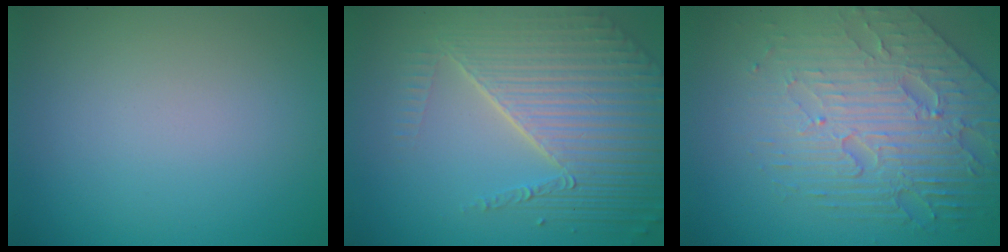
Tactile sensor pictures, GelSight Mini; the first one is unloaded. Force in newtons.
{"total": 8.6, "press": 5.7, "slide": 6.5}
{"total": 6.9, "press": 5.3, "slide": 4.4}